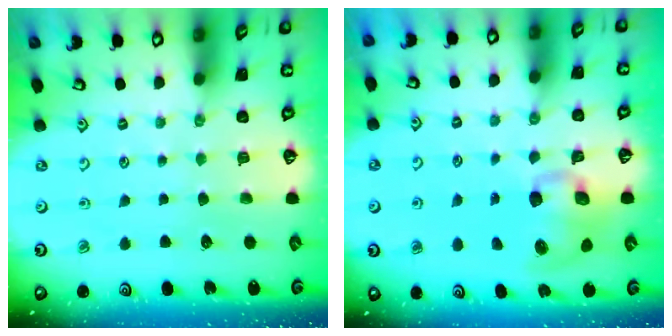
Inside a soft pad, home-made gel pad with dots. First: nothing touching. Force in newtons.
{"total": 10.0, "press": 9.8, "slide": 1.6}